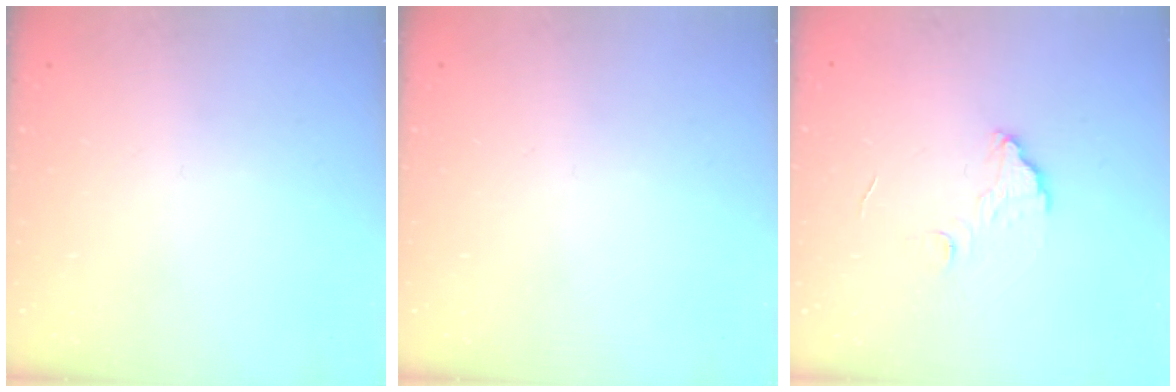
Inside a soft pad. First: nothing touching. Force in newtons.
{"total": 0.0}
{"total": 6.6, "press": 6.6, "slide": 0.5}